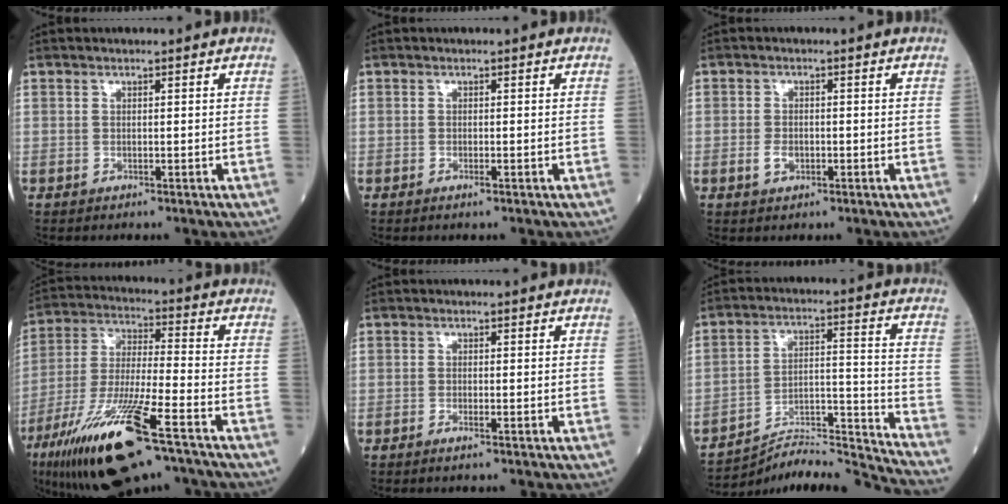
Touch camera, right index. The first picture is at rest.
{"total": 0.7, "force": [-0.4, -0.1, 0.6], "torque": [-0.014, -0.002, -0.007]}
{"total": 2.3, "force": [-0.7, 1.5, 1.6], "torque": [-0.030, 0.003, -0.010]}
{"total": 19.3, "force": [-11.6, 2.4, 15.3], "torque": [-0.310, -0.050, -0.208]}
{"total": 1.0, "force": [-0.6, -0.2, 0.8], "torque": [-0.018, -0.003, -0.011]}
{"total": 15.9, "force": [-15.6, -2.6, 1.7], "torque": [-0.016, 0.033, -0.249]}